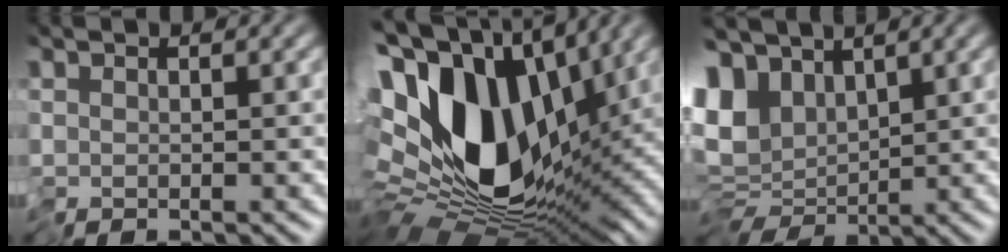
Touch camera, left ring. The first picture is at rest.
{"total": 15.0, "force": [1.3, 9.3, 11.7], "torque": [-0.206, -0.005, 0.024]}
{"total": 6.6, "force": [1.8, 4.6, 4.4], "torque": [-0.094, -0.006, 0.034]}